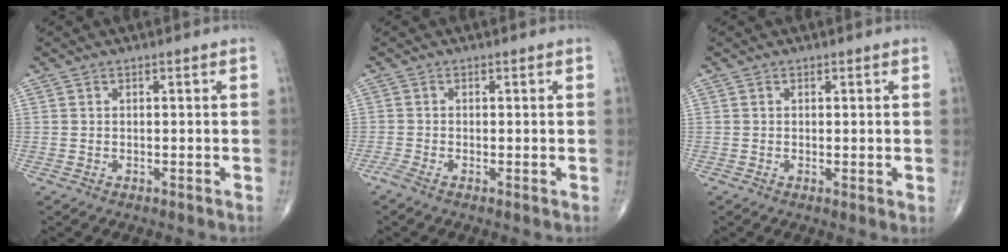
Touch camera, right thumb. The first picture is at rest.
{"total": 1.4, "force": [-0.7, 0.4, 1.2], "torque": [-0.032, -0.006, -0.024]}
{"total": 1.2, "force": [0.1, 0.3, 1.2], "torque": [-0.023, -0.006, 0.000]}